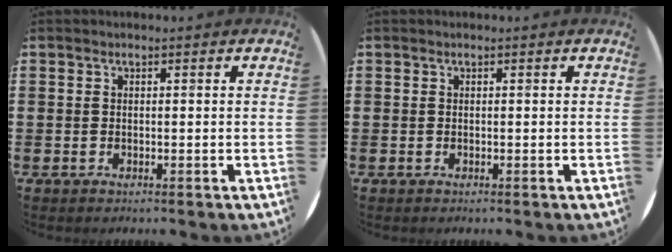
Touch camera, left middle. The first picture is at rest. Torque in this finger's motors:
{"motor_torque": [0.00, 0.00, 0.01, 0.01]}